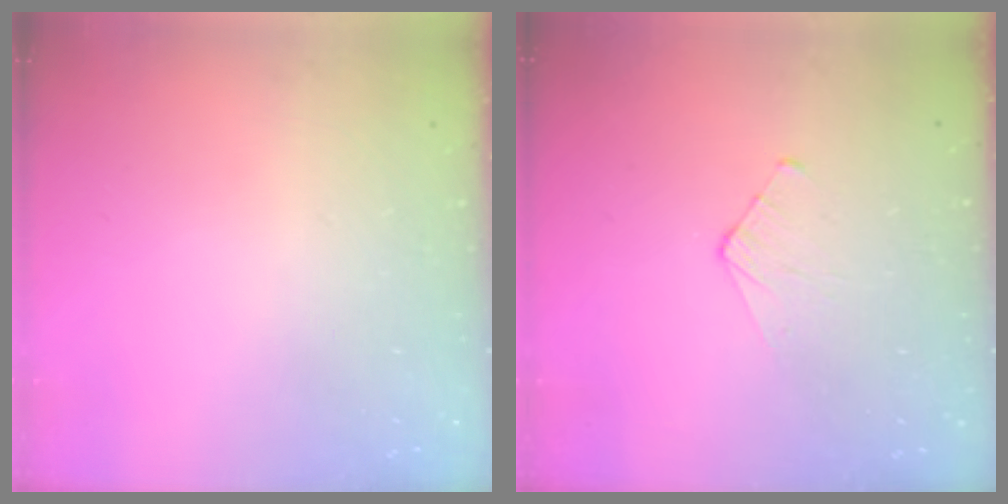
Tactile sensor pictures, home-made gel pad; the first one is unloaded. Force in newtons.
{"total": 2.8, "press": 2.7, "slide": 0.3}